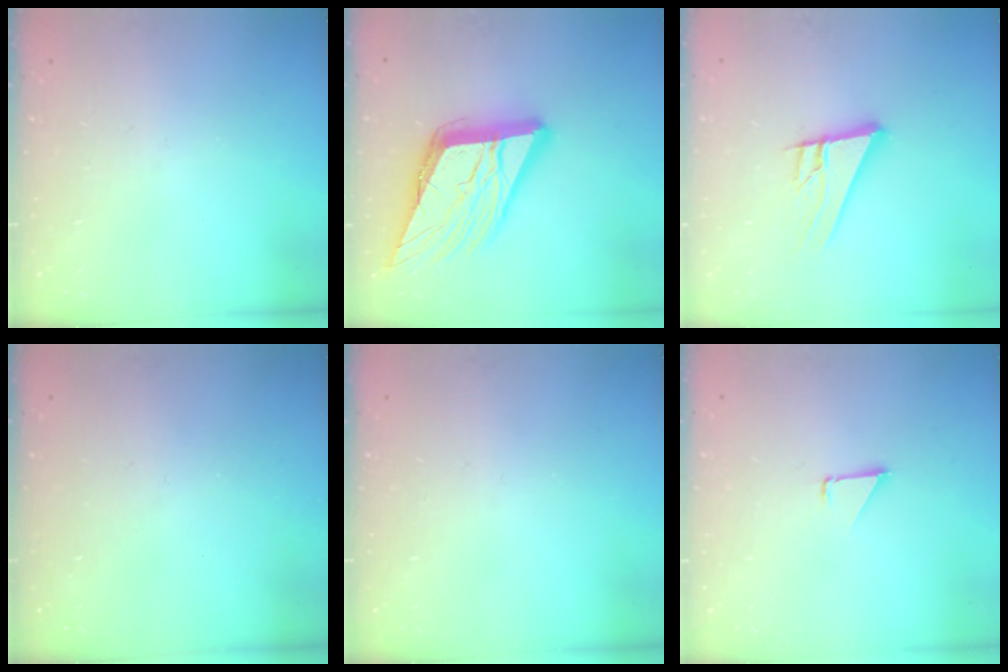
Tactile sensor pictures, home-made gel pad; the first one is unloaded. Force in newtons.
{"total": 20.5, "press": 20.2, "slide": 3.3}
{"total": 11.4, "press": 11.3, "slide": 2.0}
{"total": 0.0}
{"total": 0.0}
{"total": 1.1, "press": 1.1, "slide": 0.1}